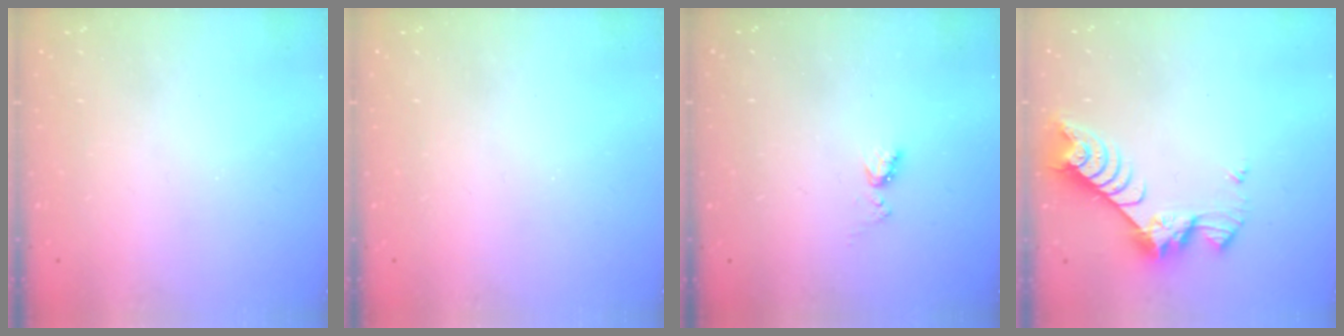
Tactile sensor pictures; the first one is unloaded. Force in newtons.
{"total": 0.0}
{"total": 4.4, "press": 4.4, "slide": 0.6}
{"total": 7.6, "press": 7.5, "slide": 0.7}